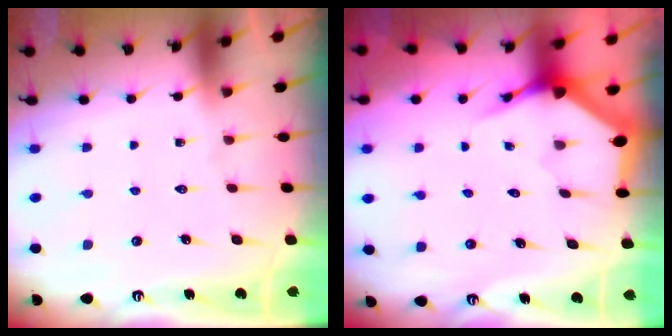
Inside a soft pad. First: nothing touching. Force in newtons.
{"total": 3.8, "press": 3.8, "slide": 0.5}